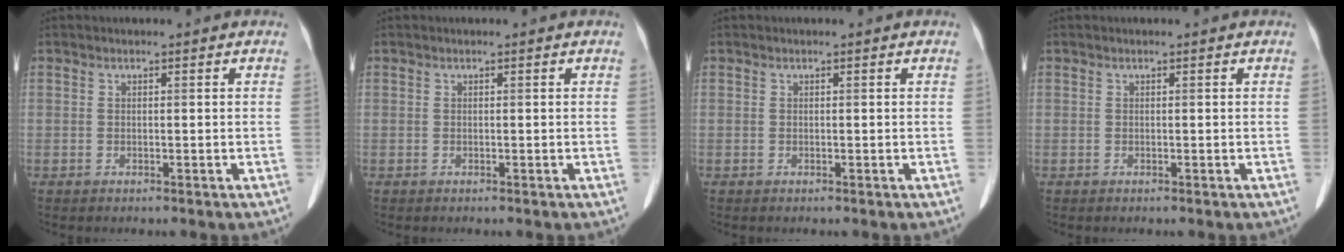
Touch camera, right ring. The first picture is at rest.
{"total": 0.0}
{"total": 0.0}
{"total": 0.0}